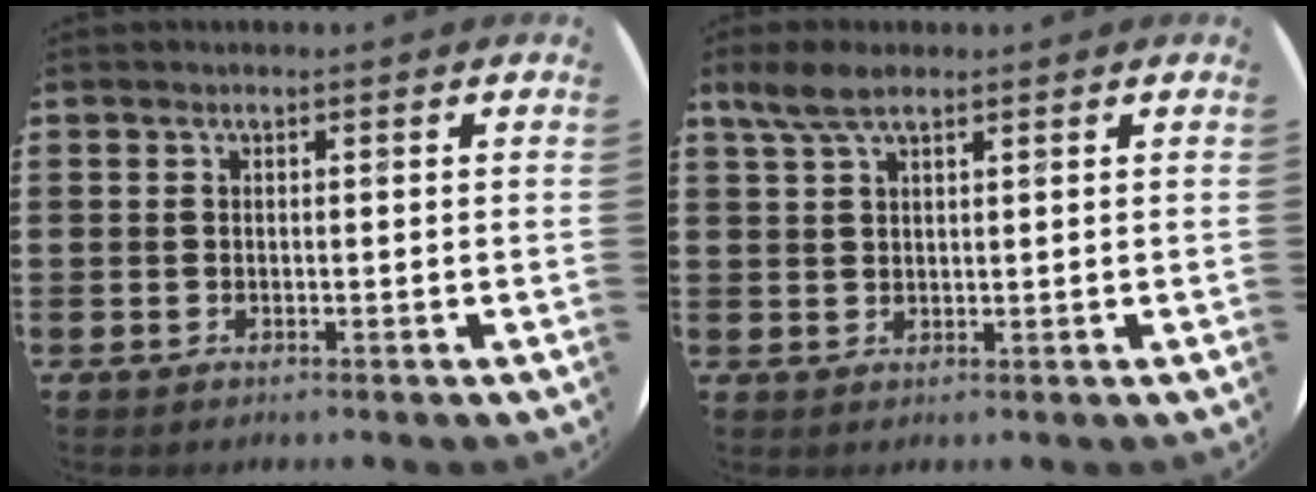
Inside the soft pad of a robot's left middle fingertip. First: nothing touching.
{"total": 4.0, "force": [2.8, 1.3, 2.5], "torque": [-0.048, 0.001, 0.051]}